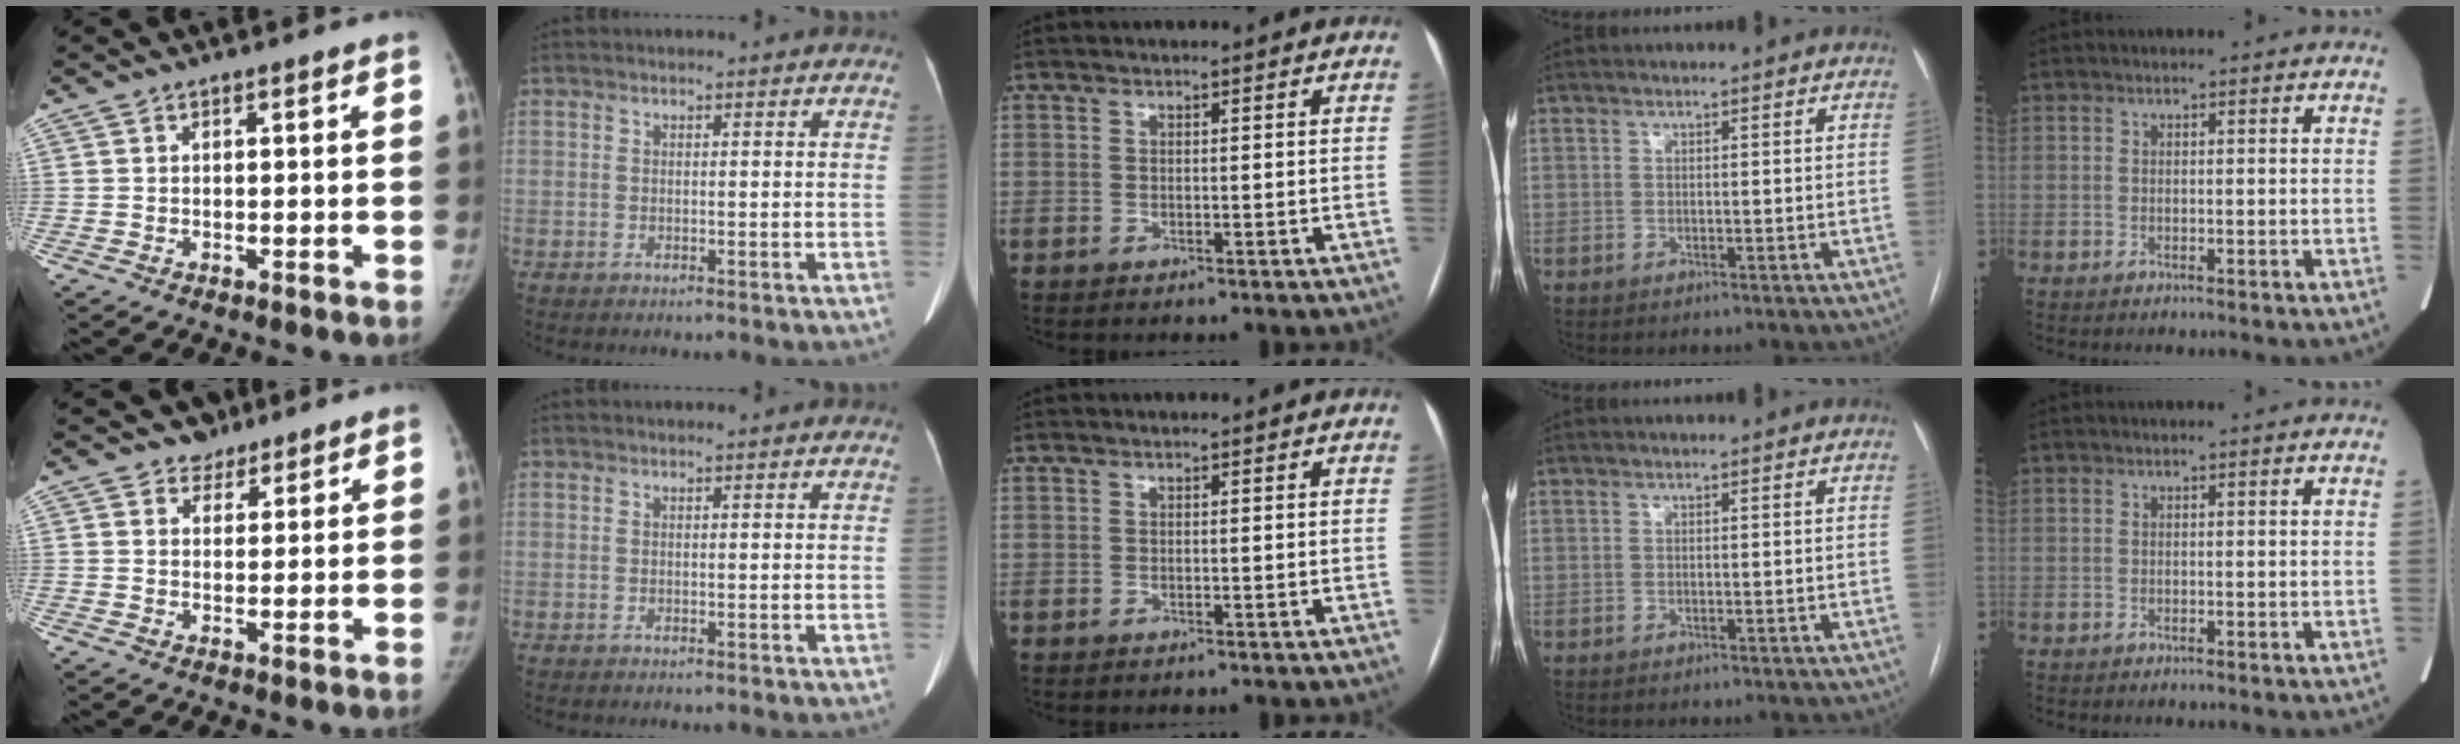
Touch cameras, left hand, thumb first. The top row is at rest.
{"thumb": {"total": 3.3, "force": [2.4, 2.2, -0.2], "torque": [0.026, -0.012, 0.028]}}